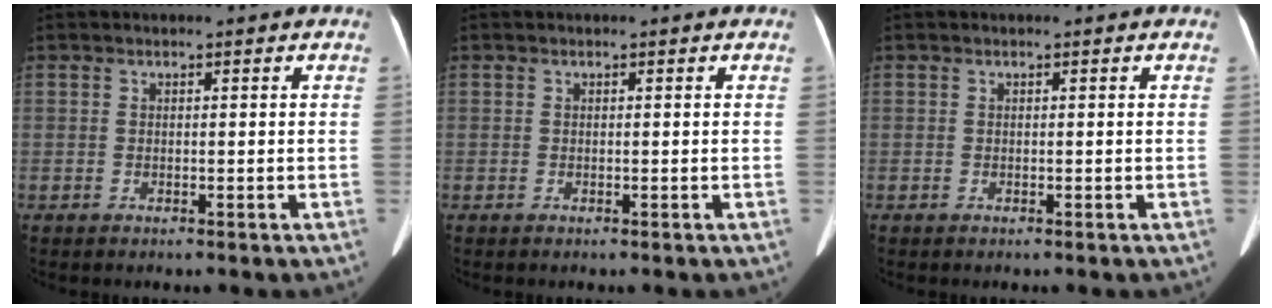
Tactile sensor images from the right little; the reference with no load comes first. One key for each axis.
{"total": 0.0}
{"total": 0.0}